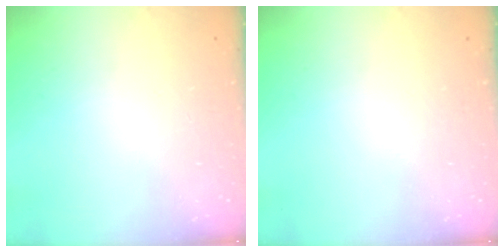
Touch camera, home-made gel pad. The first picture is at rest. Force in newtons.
{"total": 0.0}